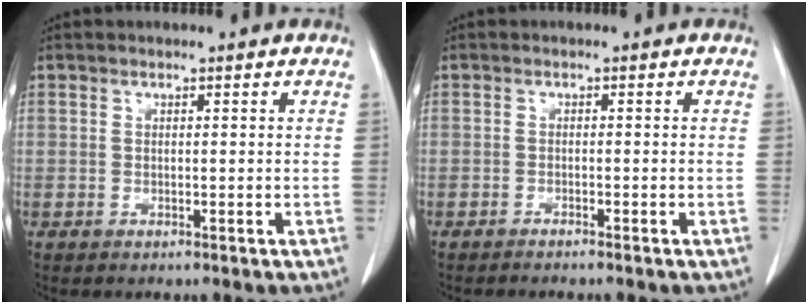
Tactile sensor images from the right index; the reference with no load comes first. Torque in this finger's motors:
{"motor_torque": [0.01, 0.02, -0.06, 0.01]}